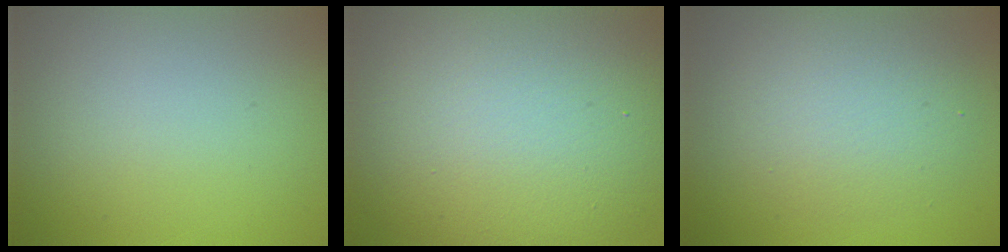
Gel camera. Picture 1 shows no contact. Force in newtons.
{"total": 16.4, "press": 16.4, "slide": 0.9}
{"total": 4.5, "press": 4.5, "slide": 0.4}